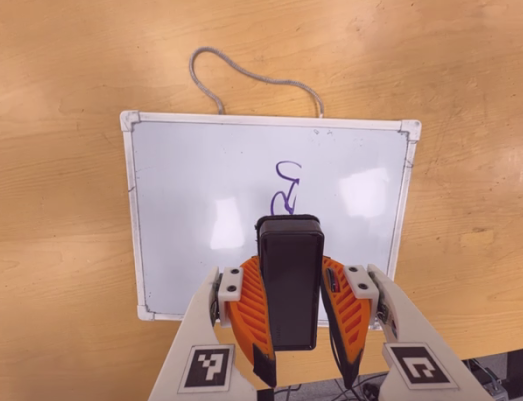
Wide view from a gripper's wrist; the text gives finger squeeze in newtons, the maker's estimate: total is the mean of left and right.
{"total": 7.9, "left": 6.4, "right": 9.3}